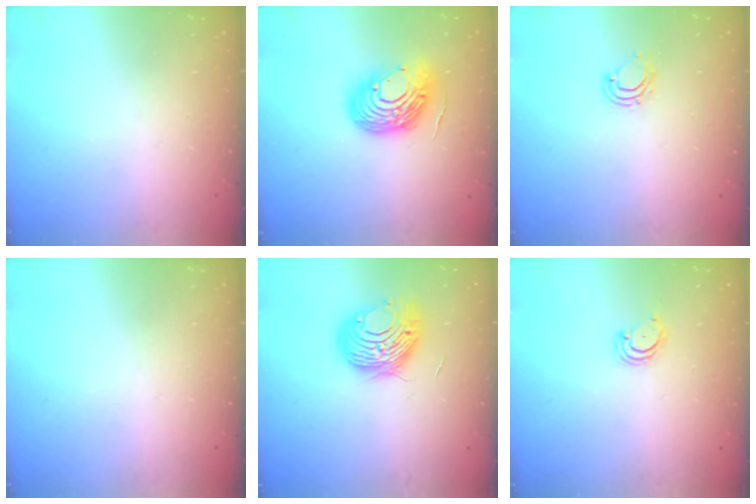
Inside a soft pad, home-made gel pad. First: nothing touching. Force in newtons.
{"total": 13.1, "press": 12.9, "slide": 2.2}
{"total": 6.3, "press": 6.3, "slide": 0.4}
{"total": 0.0}
{"total": 11.0, "press": 10.9, "slide": 1.1}
{"total": 2.9, "press": 2.9, "slide": 0.3}